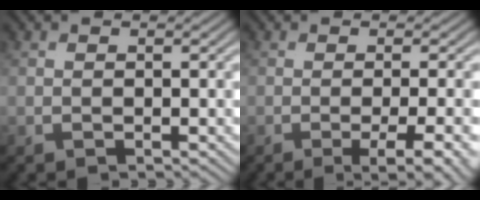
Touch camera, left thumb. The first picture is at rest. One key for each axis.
{"total": 5.9, "fx": -2.3, "fy": 1.1, "fz": 5.3, "tx": -0.071, "ty": 0.003, "tz": -0.027}